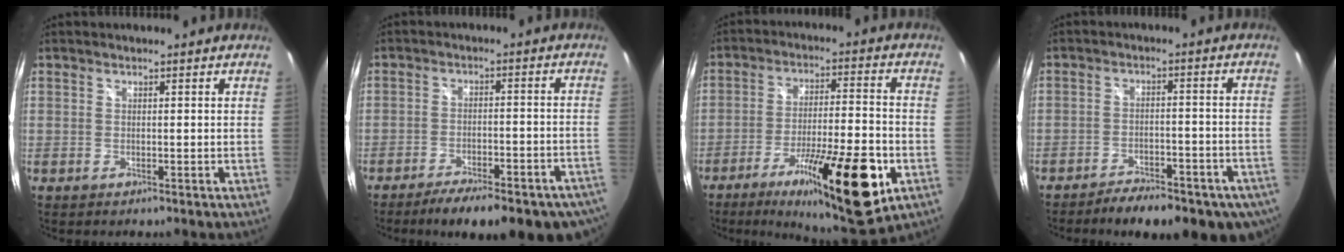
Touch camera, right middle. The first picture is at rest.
{"total": 18.7, "force": [-14.7, 5.1, 10.3], "torque": [-0.166, -0.032, -0.187]}
{"total": 20.7, "force": [-9.9, 5.0, 17.5], "torque": [-0.290, -0.029, -0.146]}
{"total": 15.0, "force": [-11.1, 5.5, 8.5], "torque": [-0.149, -0.022, -0.143]}